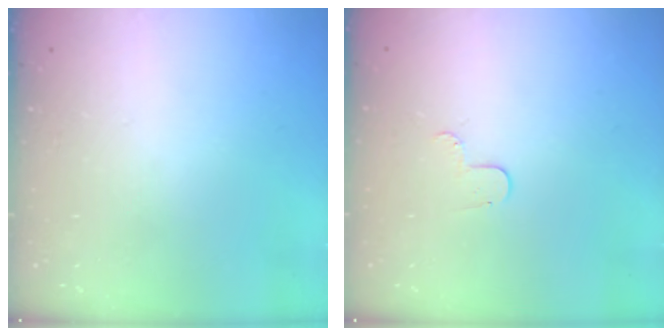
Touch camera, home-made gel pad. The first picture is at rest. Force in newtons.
{"total": 4.0, "press": 4.0, "slide": 0.4}